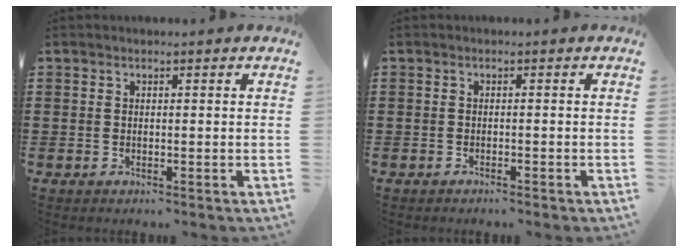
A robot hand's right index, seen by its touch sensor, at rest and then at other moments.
{"total": 0.6, "force": [-0.5, 0.0, 0.3], "torque": [-0.008, -0.002, -0.011]}